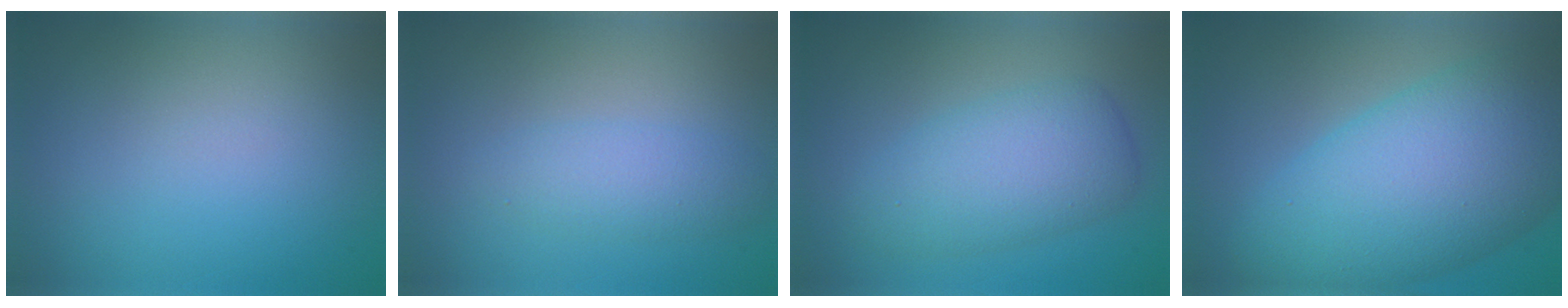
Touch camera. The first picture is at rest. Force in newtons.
{"total": 2.4, "press": 2.4, "slide": 0.0}
{"total": 5.0, "press": 5.0, "slide": 0.3}
{"total": 11.4, "press": 11.4, "slide": 0.3}